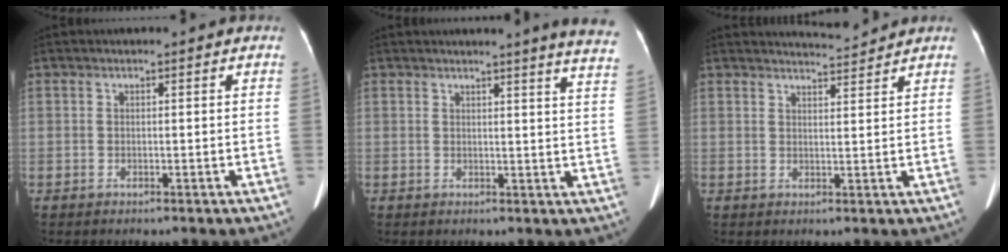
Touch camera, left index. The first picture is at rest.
{"total": 10.1, "force": [9.1, -1.2, 4.2], "torque": [-0.043, -0.064, 0.074]}
{"total": 3.6, "force": [3.5, -0.5, -0.1], "torque": [-0.006, -0.001, 0.055]}